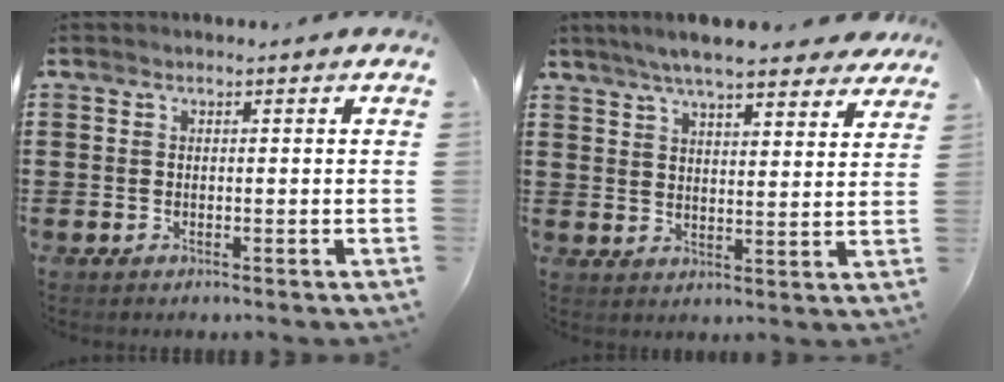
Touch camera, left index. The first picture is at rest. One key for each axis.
{"total": 7.2, "fx": 6.4, "fy": 0.4, "fz": 3.1, "tx": -0.081, "ty": -0.017, "tz": 0.115}